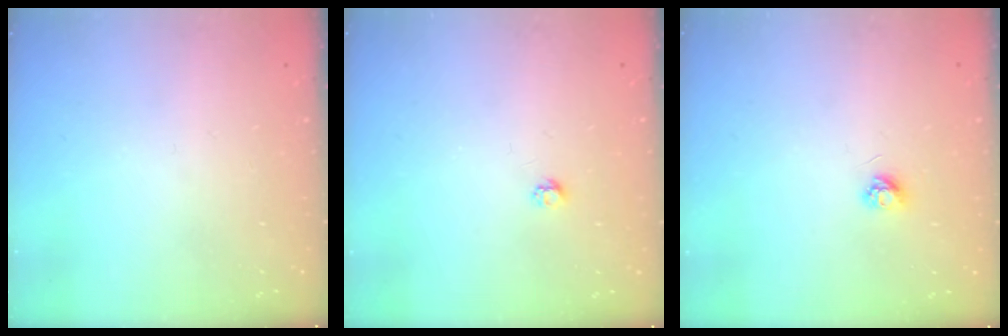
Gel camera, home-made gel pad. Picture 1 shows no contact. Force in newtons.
{"total": 2.7, "press": 2.7, "slide": 0.4}
{"total": 3.2, "press": 3.1, "slide": 0.4}